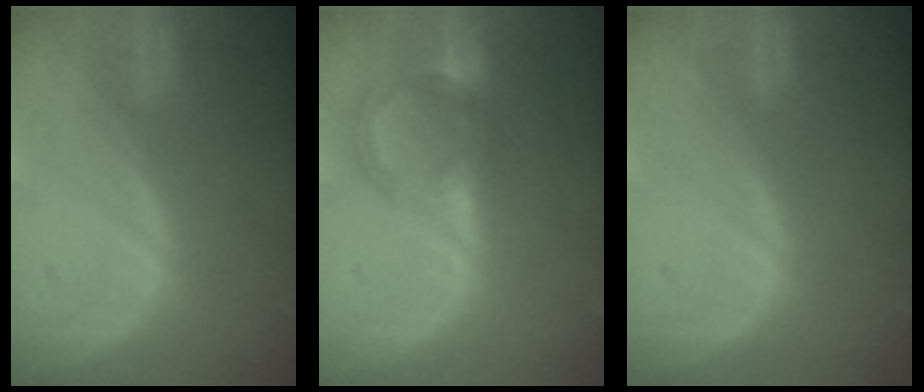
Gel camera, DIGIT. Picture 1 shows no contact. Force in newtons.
{"total": 6.4, "press": 5.9, "slide": 2.7}
{"total": 0.0}